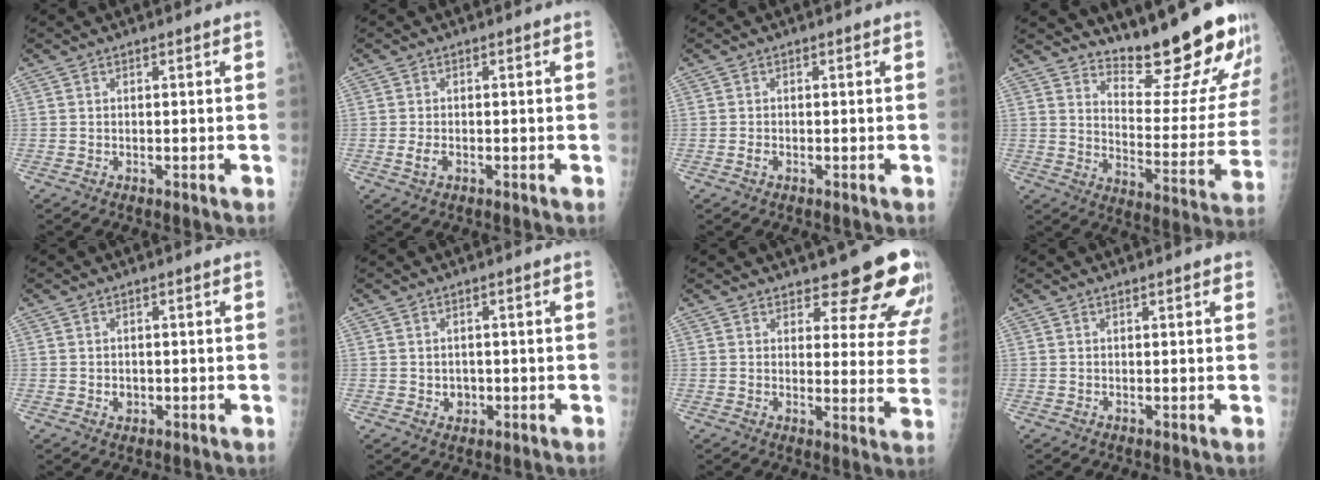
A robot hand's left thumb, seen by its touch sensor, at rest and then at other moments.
{"total": 2.0, "force": [-0.5, 1.3, 1.5], "torque": [-0.028, -0.001, -0.011]}
{"total": 0.9, "force": [-0.3, 0.6, 0.5], "torque": [-0.009, 0.000, -0.008]}
{"total": 20.1, "force": [17.8, 3.7, 8.7], "torque": [-0.084, -0.166, 0.241]}
{"total": 1.6, "force": [-0.2, 1.4, 0.7], "torque": [-0.005, 0.001, 0.002]}
{"total": 2.2, "force": [-0.2, 2.0, 0.9], "torque": [-0.003, 0.002, 0.001]}
{"total": 14.3, "force": [12.1, 4.7, 6.0], "torque": [-0.024, -0.082, 0.126]}
{"total": 1.3, "force": [0.9, 0.5, 0.7], "torque": [-0.007, -0.002, 0.010]}